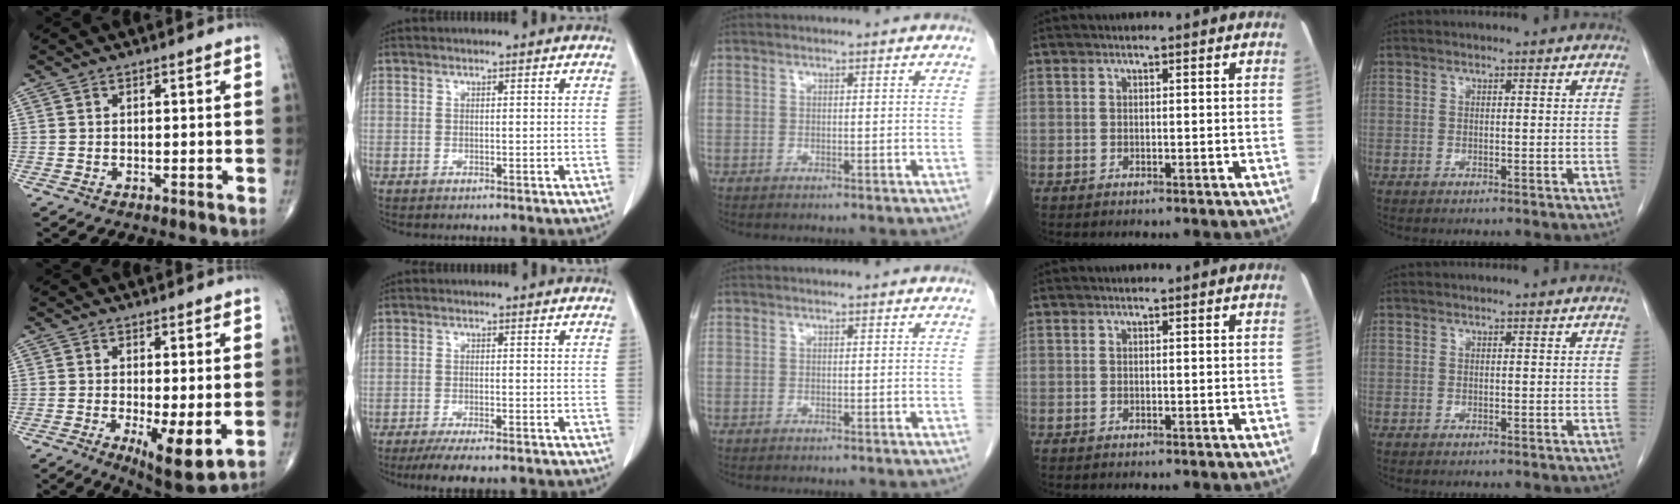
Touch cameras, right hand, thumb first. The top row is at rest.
{"thumb": {"total": 8.4, "force": [-1.6, 2.4, 7.9], "torque": [-0.124, -0.027, -0.019]}, "index": {"total": 8.9, "force": [-7.4, 1.5, 4.6], "torque": [-0.058, -0.008, -0.106]}}